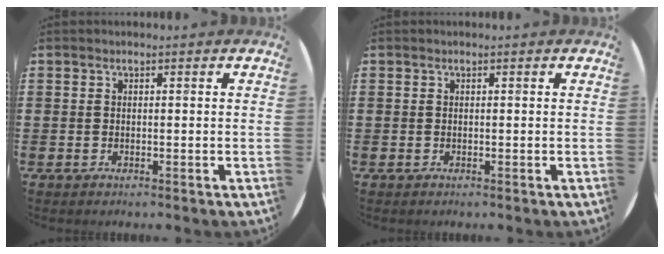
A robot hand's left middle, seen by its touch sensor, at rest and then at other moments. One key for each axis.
{"total": 0.0}